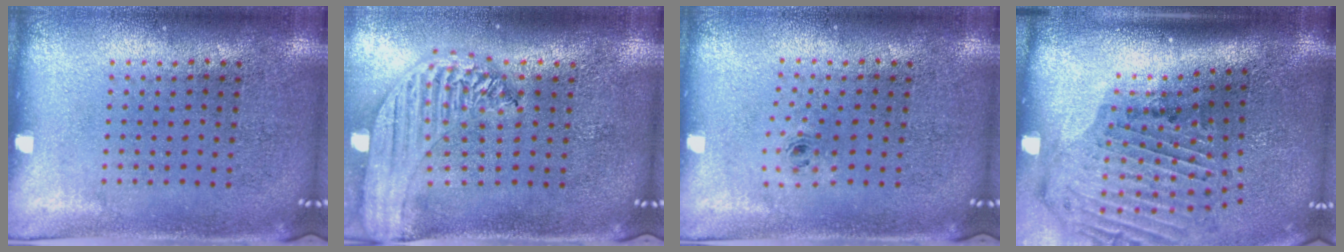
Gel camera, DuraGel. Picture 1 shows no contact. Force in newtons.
{"total": 2.0, "press": 1.9, "slide": 0.7}
{"total": 0.6, "press": 0.3, "slide": 0.6}
{"total": 2.4, "press": 1.9, "slide": 1.4}